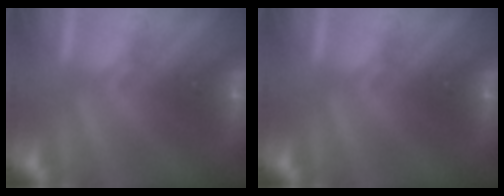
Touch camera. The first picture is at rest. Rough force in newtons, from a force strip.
{"total": 0.0}